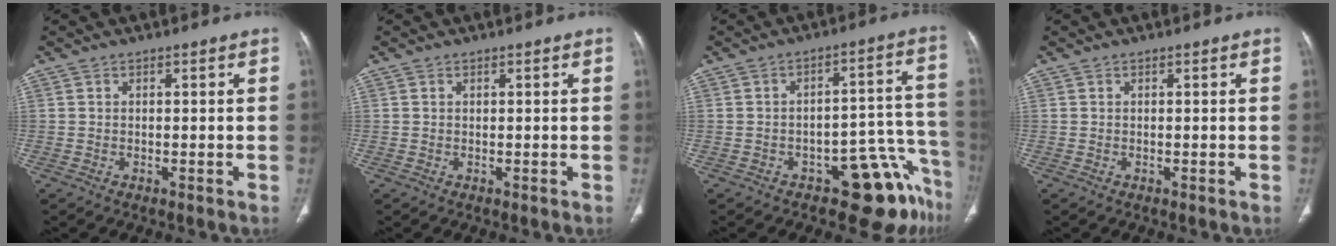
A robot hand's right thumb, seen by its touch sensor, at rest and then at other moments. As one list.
[{"total": 0.0}, {"total": 12.1, "force": [-8.2, 5.4, 7.1], "torque": [-0.020, 0.098, -0.112]}, {"total": 0.0}]